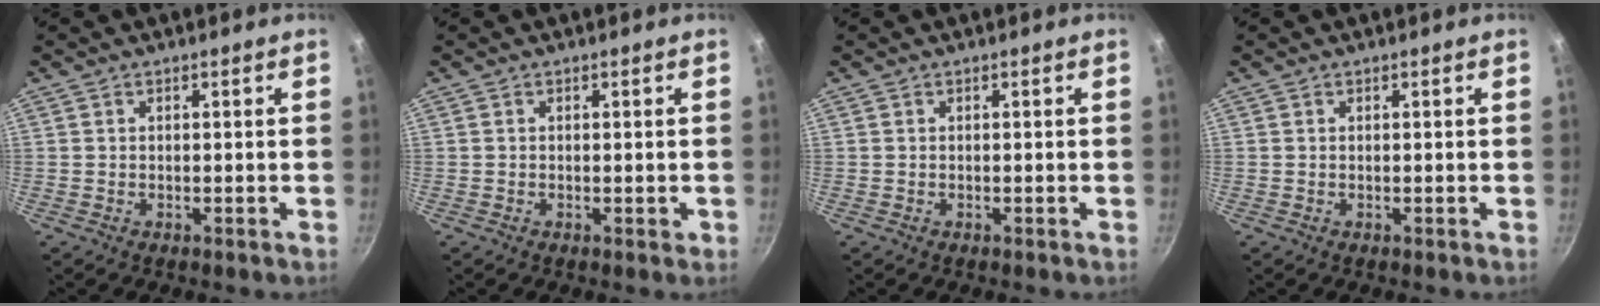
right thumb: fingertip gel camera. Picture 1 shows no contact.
{"total": 0.7, "force": [-0.1, 0.3, 0.7], "torque": [-0.007, 0.002, -0.003]}
{"total": 0.0}
{"total": 0.0}